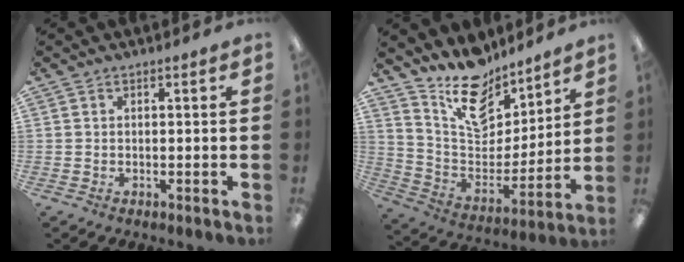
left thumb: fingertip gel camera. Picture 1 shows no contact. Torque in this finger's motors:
{"motor_torque": [0.37, 0.30, -0.62, -0.32, 0.14]}